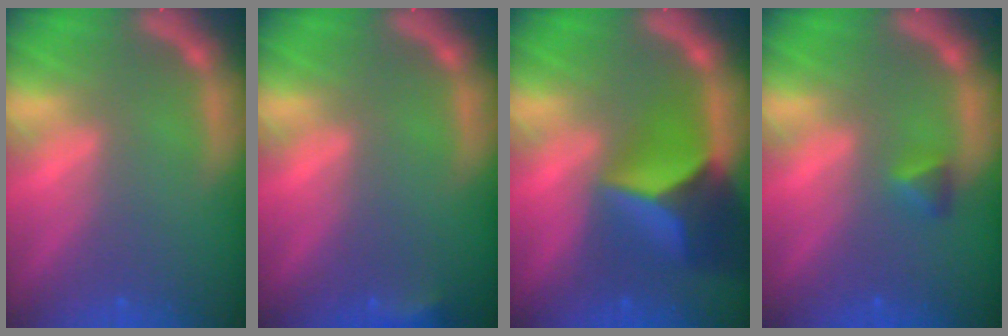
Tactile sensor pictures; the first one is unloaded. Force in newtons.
{"total": 1.9}
{"total": 8.9}
{"total": 1.4}